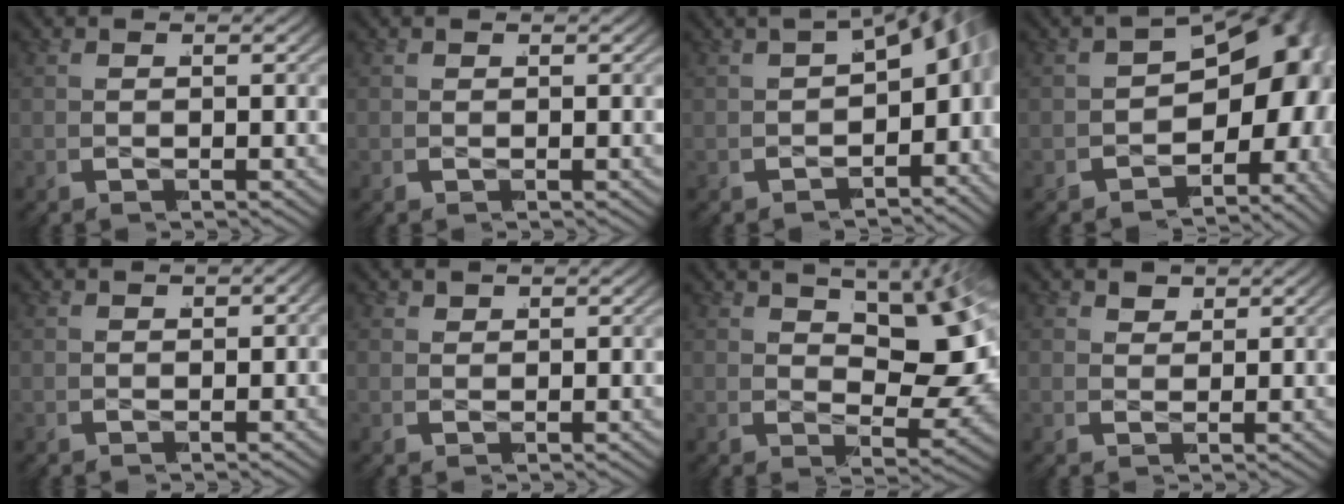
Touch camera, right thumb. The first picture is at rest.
{"total": 0.0}
{"total": 7.3, "force": [-0.6, 4.6, 5.6], "torque": [-0.075, 0.006, -0.013]}
{"total": 15.6, "force": [-1.8, 10.8, 11.2], "torque": [-0.158, -0.034, -0.021]}
{"total": 0.5, "force": [-0.2, 0.3, 0.3], "torque": [-0.002, -0.001, -0.004]}
{"total": 1.0, "force": [0.9, 0.1, -0.2], "torque": [0.007, -0.001, 0.018]}
{"total": 9.0, "force": [1.0, 4.4, 7.8], "torque": [-0.107, -0.004, 0.024]}
{"total": 1.6, "force": [1.5, 0.6, 0.1], "torque": [0.002, 0.000, 0.024]}